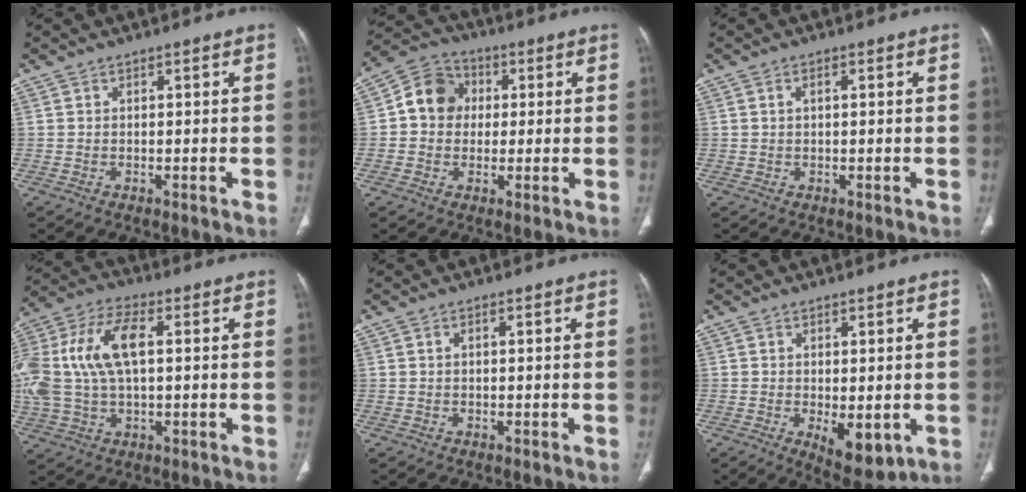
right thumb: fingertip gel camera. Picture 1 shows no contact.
{"total": 8.7, "force": [0.9, 7.7, 4.0], "torque": [-0.048, 0.019, 0.003]}
{"total": 1.1, "force": [0.3, 0.5, 0.9], "torque": [-0.021, 0.005, 0.007]}
{"total": 20.5, "force": [2.9, 11.0, 17.1], "torque": [-0.395, 0.026, 0.052]}
{"total": 0.7, "force": [0.2, 0.3, 0.6], "torque": [-0.013, 0.003, 0.004]}
{"total": 7.3, "force": [-1.6, 3.3, 6.3], "torque": [-0.082, -0.019, -0.011]}